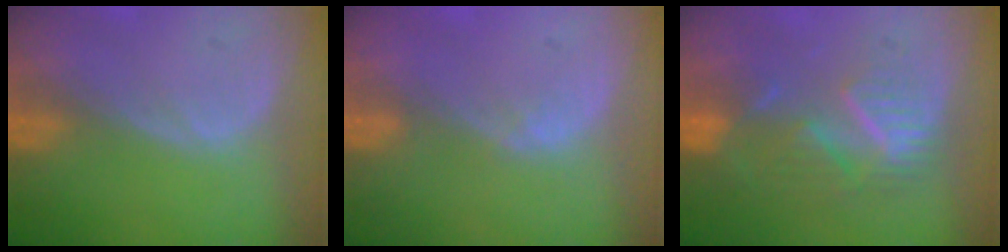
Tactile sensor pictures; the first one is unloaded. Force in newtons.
{"total": 1.0, "press": 0.8, "slide": 0.6}
{"total": 8.9, "press": 7.8, "slide": 4.4}